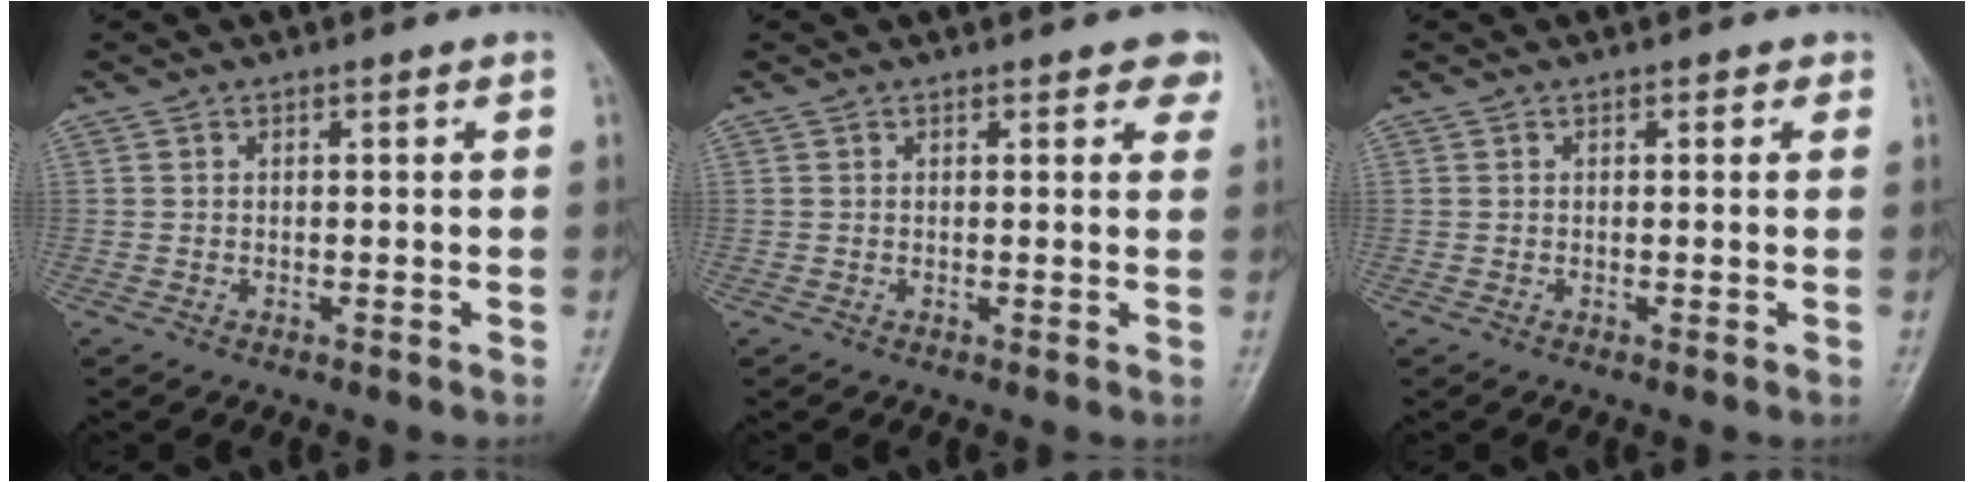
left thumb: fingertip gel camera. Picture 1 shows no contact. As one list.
[{"total": 3.1, "force": [2.1, 1.5, 1.8], "torque": [0.005, -0.004, 0.017]}, {"total": 1.0, "force": [0.6, 0.8, 0.4], "torque": [0.009, -0.002, 0.001]}]